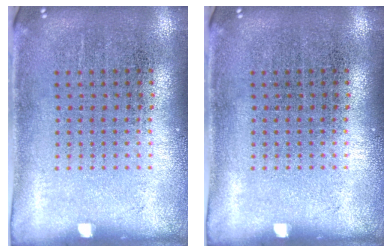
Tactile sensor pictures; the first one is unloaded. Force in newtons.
{"total": 0.0}